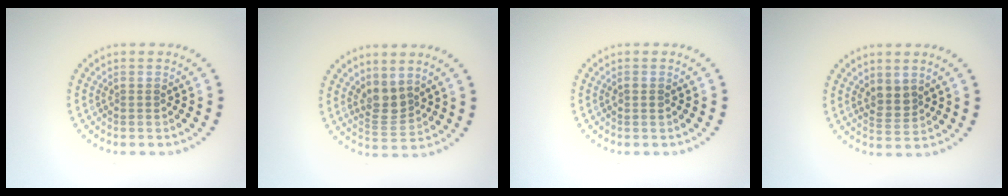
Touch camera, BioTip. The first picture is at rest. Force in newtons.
{"total": 2.7, "press": 2.2, "slide": 1.5}
{"total": 0.9, "press": 0.9, "slide": 0.1}
{"total": 2.0, "press": 1.8, "slide": 0.9}